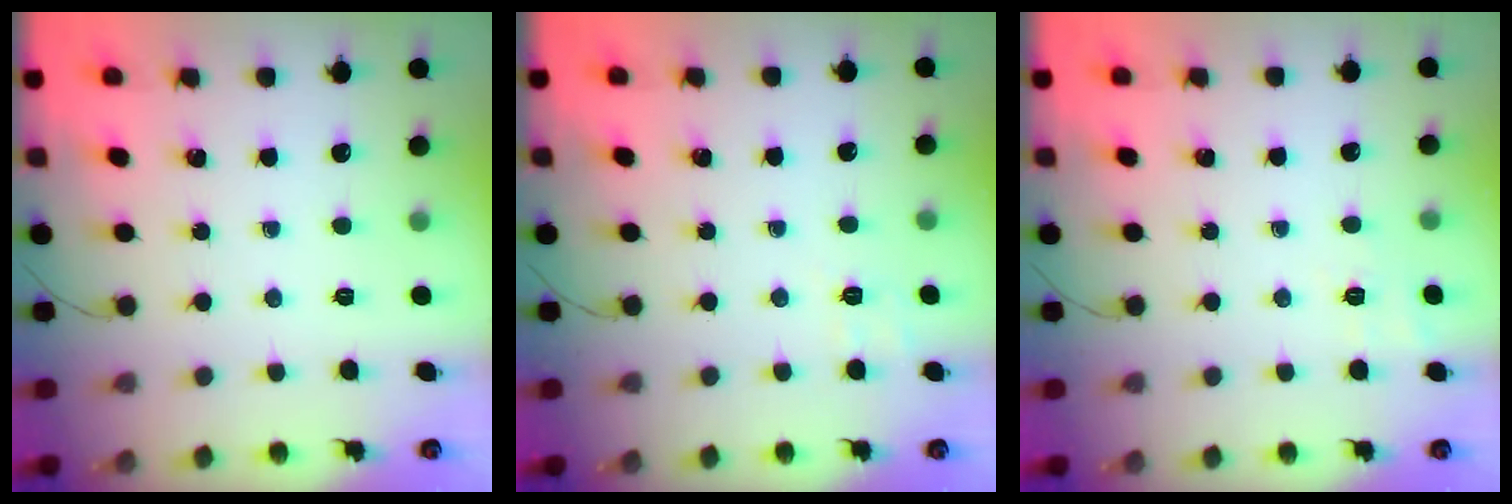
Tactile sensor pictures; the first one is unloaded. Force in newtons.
{"total": 2.4, "press": 1.7, "slide": 1.7}
{"total": 2.6, "press": 1.9, "slide": 1.8}